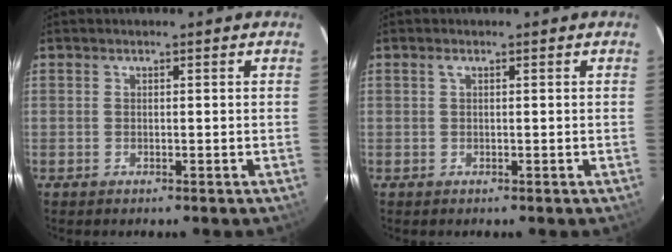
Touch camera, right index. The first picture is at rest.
{"total": 0.6, "force": [0.2, 0.0, 0.5], "torque": [-0.011, 0.004, 0.003]}